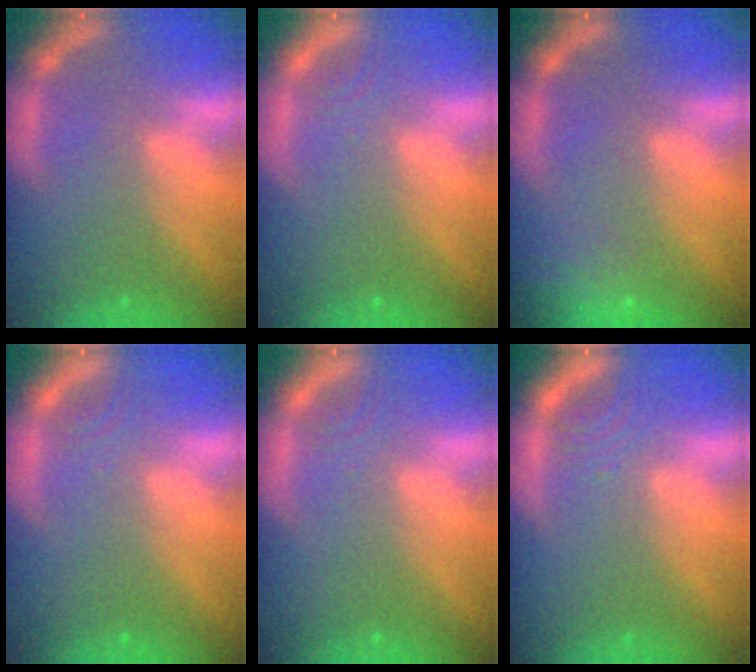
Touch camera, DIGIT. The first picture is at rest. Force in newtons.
{"total": 1.0}
{"total": 7.0}
{"total": 1.0}
{"total": 1.0}
{"total": 2.0}